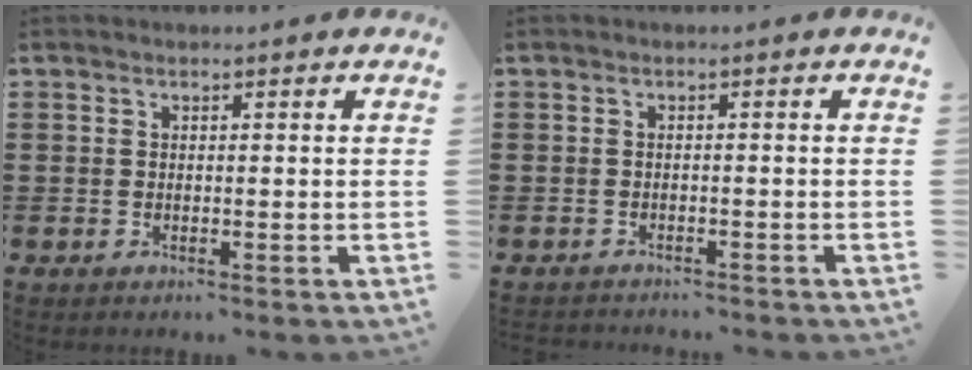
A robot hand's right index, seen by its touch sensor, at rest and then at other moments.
{"total": 1.2, "force": [-1.2, 0.1, -0.2], "torque": [-0.001, 0.004, -0.027]}